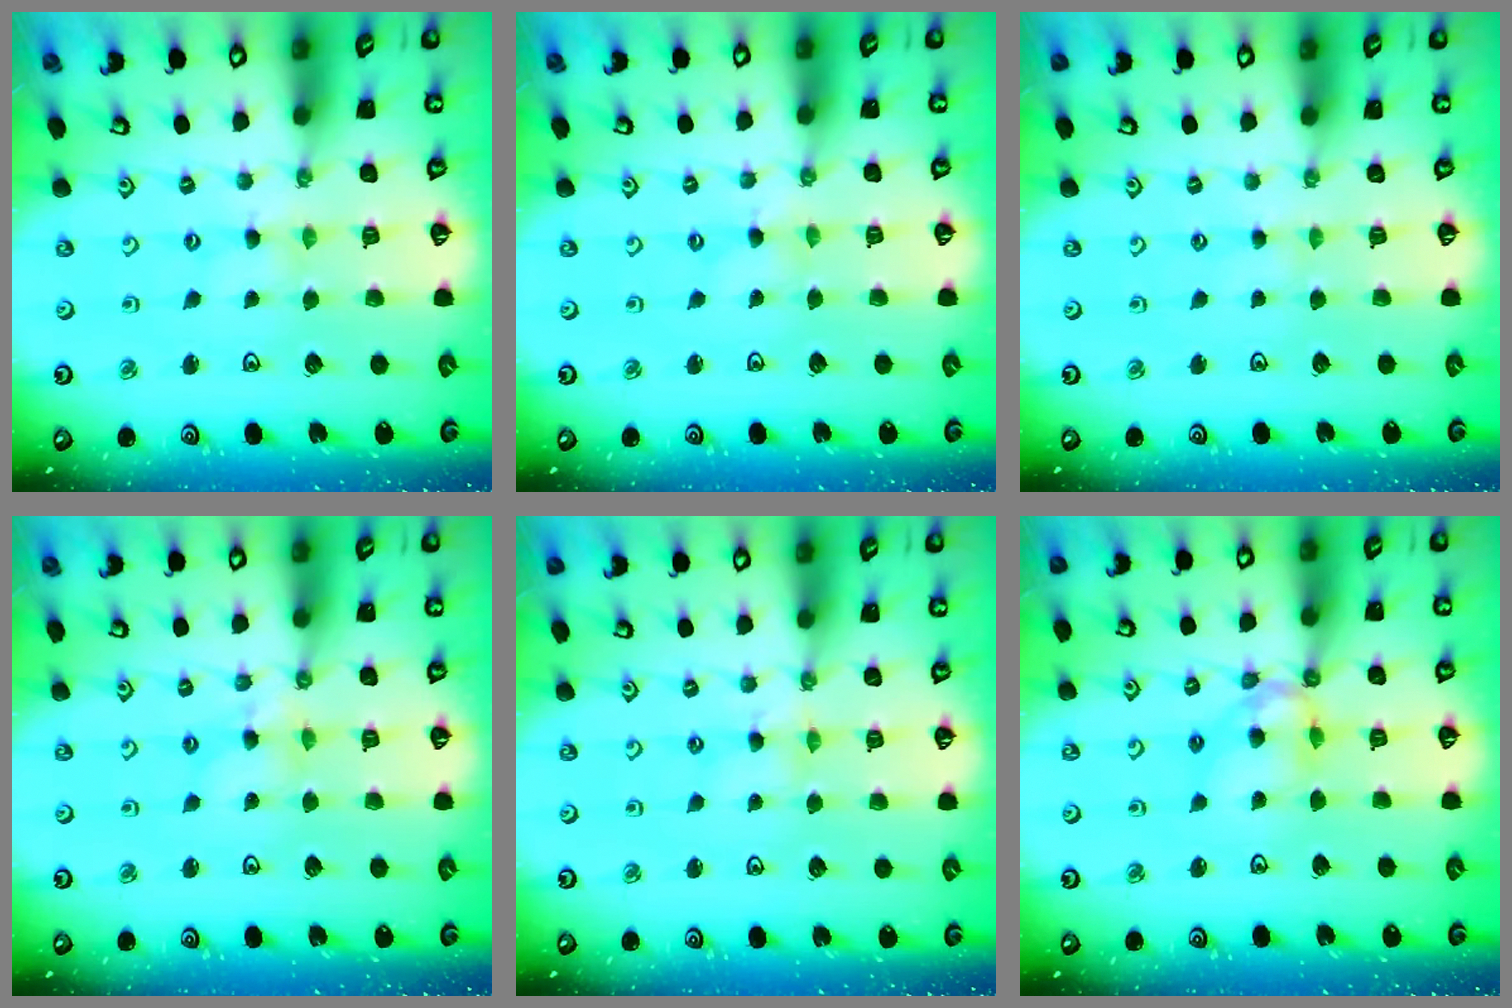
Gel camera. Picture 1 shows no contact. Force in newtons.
{"total": 0.0}
{"total": 0.0}
{"total": 4.0, "press": 4.0, "slide": 0.3}
{"total": 1.0, "press": 0.9, "slide": 0.2}
{"total": 9.8, "press": 9.7, "slide": 1.2}